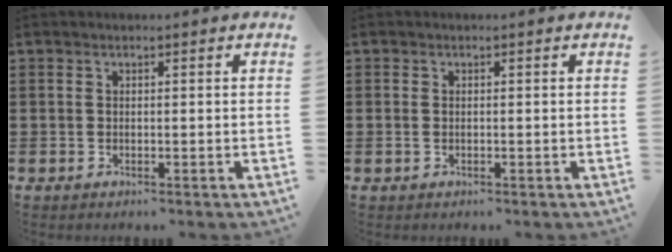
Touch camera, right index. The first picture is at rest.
{"total": 0.7, "force": [-0.1, 0.4, 0.6], "torque": [-0.013, 0.002, -0.003]}